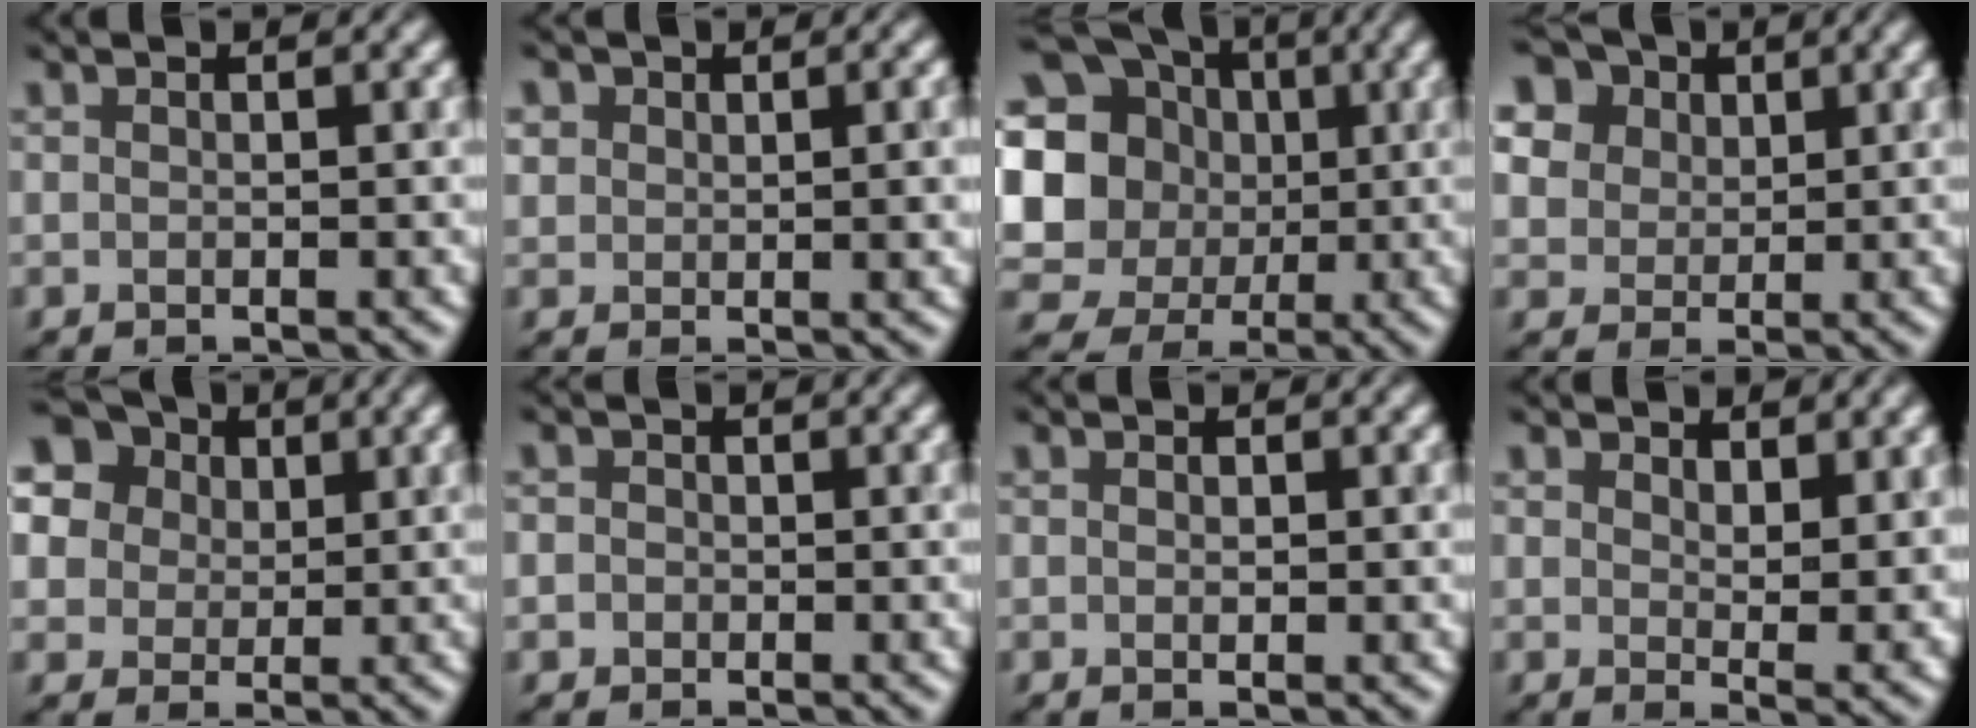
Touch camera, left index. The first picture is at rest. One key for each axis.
{"total": 3.0, "fx": 0.8, "fy": 2.1, "fz": 1.9, "tx": -0.032, "ty": -0.003, "tz": 0.014}
{"total": 19.3, "fx": 2.8, "fy": 17.9, "fz": 6.6, "tx": -0.185, "ty": 0.006, "tz": 0.022}
{"total": 12.4, "fx": 6.6, "fy": 9.1, "fz": 5.3, "tx": -0.153, "ty": 0.033, "tz": 0.108}
{"total": 14.0, "fx": 6.4, "fy": 11.1, "fz": 5.7, "tx": -0.170, "ty": 0.034, "tz": 0.106}
{"total": 1.4, "fx": 0.0, "fy": 1.3, "fz": 0.5, "tx": 0.006, "ty": 0.004, "tz": -0.015}
{"total": 0.7, "fx": 0.0, "fy": 0.3, "fz": 0.6, "tx": -0.009, "ty": -0.002, "tz": 0.000}
{"total": 3.8, "fx": 1.6, "fy": 1.6, "fz": 3.0, "tx": -0.046, "ty": -0.011, "tz": 0.031}